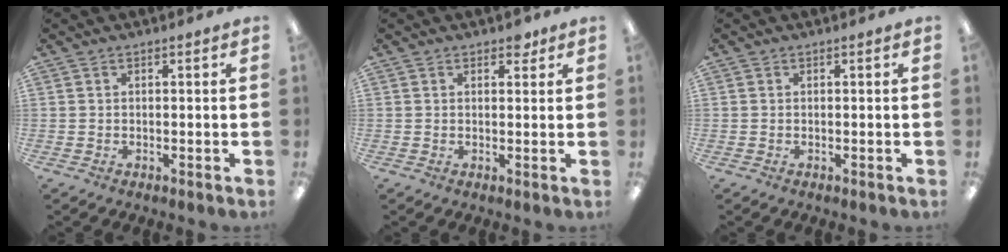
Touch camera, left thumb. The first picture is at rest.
{"total": 2.7, "force": [1.8, 1.5, 1.4], "torque": [-0.006, -0.005, 0.026]}
{"total": 0.0}